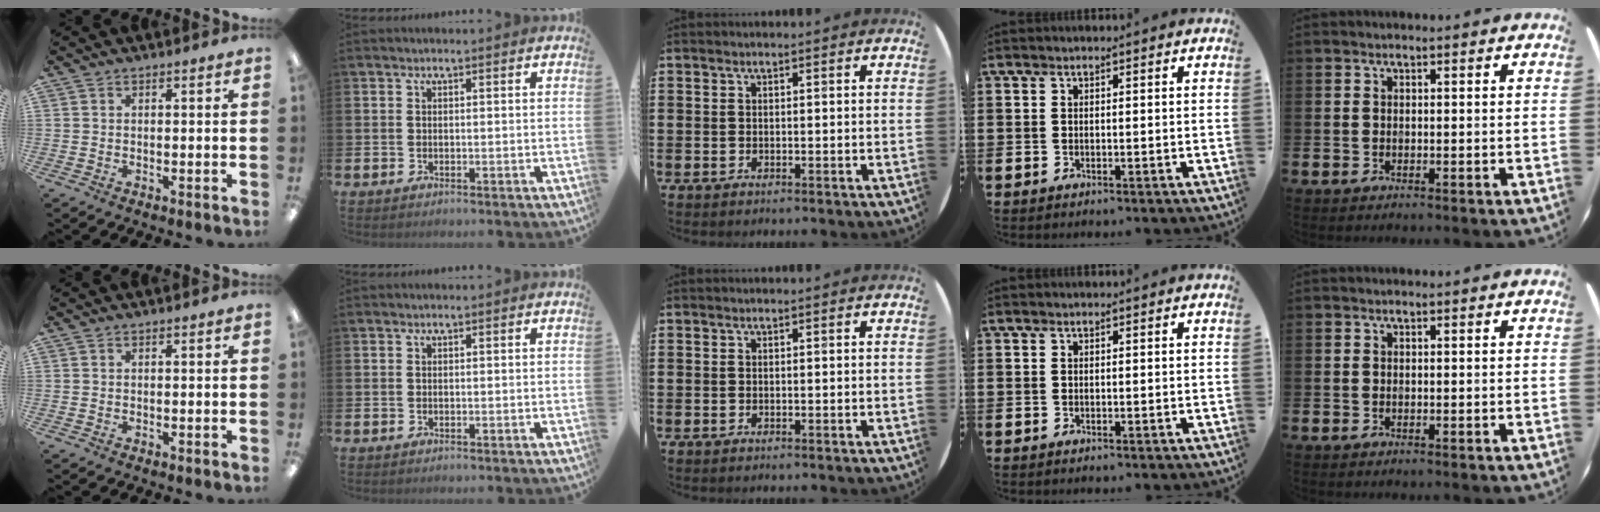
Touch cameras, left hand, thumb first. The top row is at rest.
{}